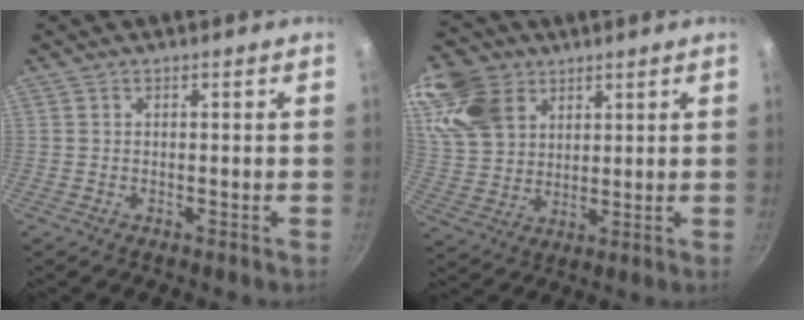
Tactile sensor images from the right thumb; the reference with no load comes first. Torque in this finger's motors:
{"motor_torque": [-0.23, 1.51, 0.28, 0.28, 0.21]}